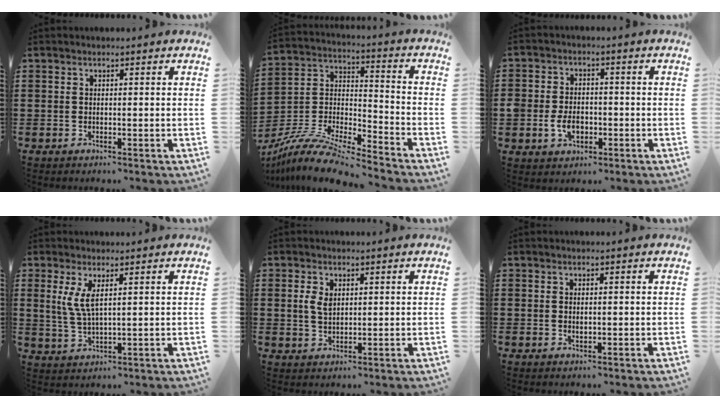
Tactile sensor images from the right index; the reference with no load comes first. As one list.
[{"total": 9.9, "force": [-8.9, 1.6, 3.8], "torque": [-0.084, 0.014, -0.182]}, {"total": 4.8, "force": [-1.4, 3.5, 2.9], "torque": [-0.072, 0.003, -0.027]}, {"total": 4.7, "force": [1.8, 1.4, 4.1], "torque": [-0.096, -0.001, 0.029]}, {"total": 3.1, "force": [0.8, 1.9, 2.3], "torque": [-0.051, 0.008, 0.013]}, {"total": 0.9, "force": [0.1, 0.4, 0.8], "torque": [-0.016, 0.003, 0.001]}]